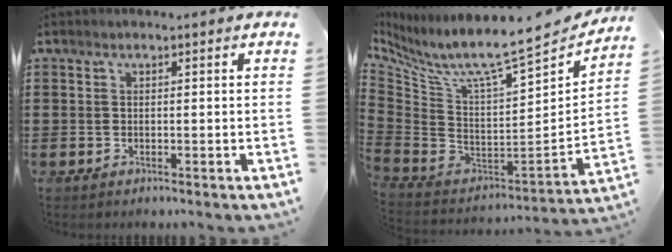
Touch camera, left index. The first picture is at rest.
{"total": 8.5, "force": [5.9, 0.9, 6.1], "torque": [-0.119, -0.063, 0.085]}